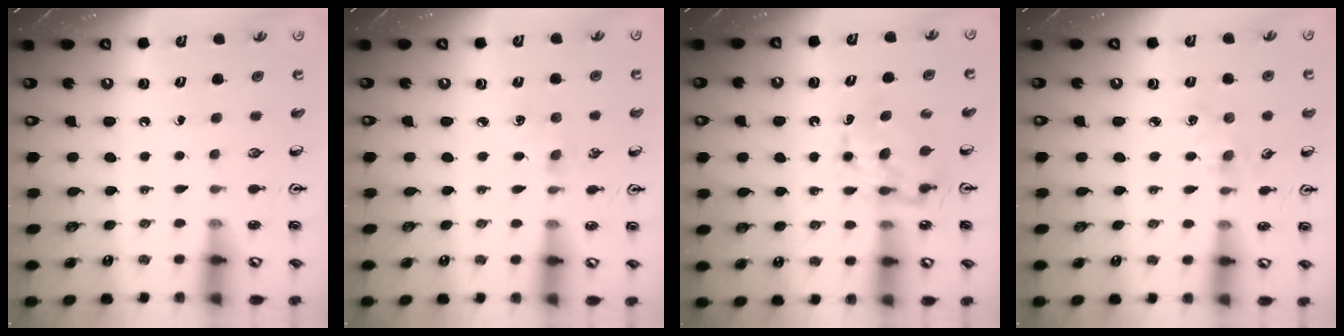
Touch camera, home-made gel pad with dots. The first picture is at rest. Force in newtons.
{"total": 4.7, "press": 4.7, "slide": 0.6}
{"total": 7.6, "press": 7.6, "slide": 0.2}
{"total": 3.4, "press": 3.4, "slide": 0.5}